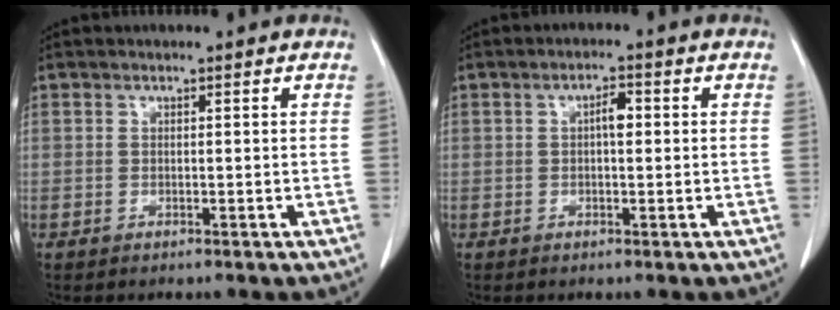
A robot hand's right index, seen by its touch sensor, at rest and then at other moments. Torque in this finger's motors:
{"motor_torque": [0.68, -0.07, 0.31, 0.07]}